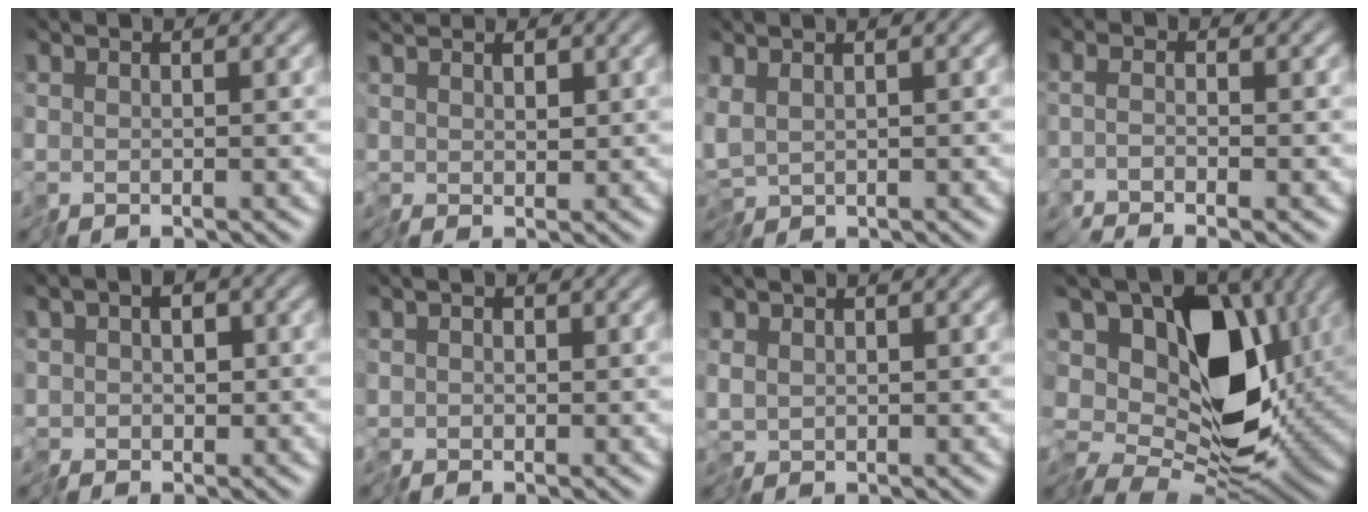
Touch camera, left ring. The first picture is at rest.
{"total": 1.5, "force": [1.0, 1.0, 0.4], "torque": [-0.015, 0.006, 0.014]}
{"total": 2.1, "force": [-0.1, 1.1, 1.8], "torque": [-0.043, -0.001, -0.002]}
{"total": 0.8, "force": [-0.5, -0.3, 0.6], "torque": [-0.015, -0.002, -0.014]}
{"total": 2.8, "force": [-0.1, 2.0, 2.0], "torque": [-0.037, 0.003, -0.009]}
{"total": 0.8, "force": [-0.2, 0.7, 0.3], "torque": [-0.008, 0.001, -0.009]}
{"total": 1.0, "force": [0.2, 0.6, 0.7], "torque": [-0.015, 0.000, 0.002]}
{"total": 13.4, "force": [2.1, 8.4, 10.2], "torque": [-0.163, 0.007, 0.027]}